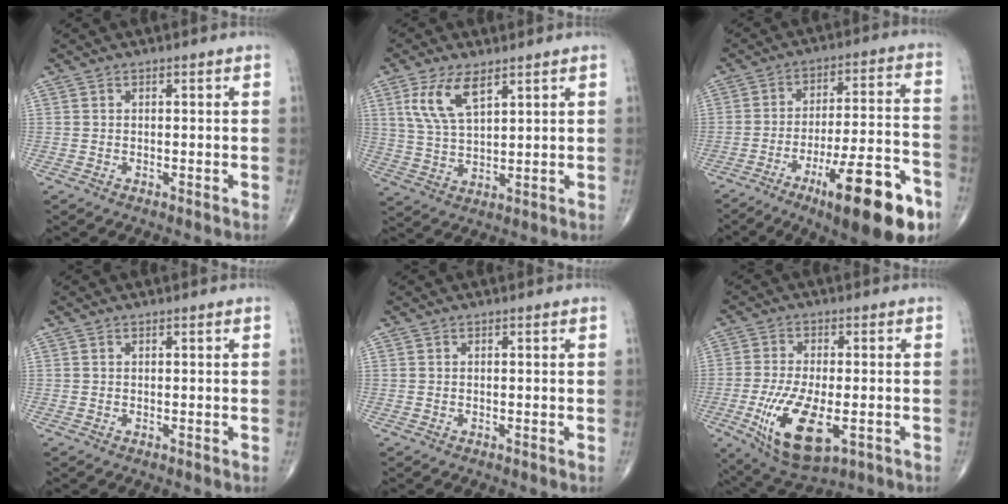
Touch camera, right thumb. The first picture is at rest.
{"total": 8.7, "force": [4.5, 3.6, 6.5], "torque": [-0.125, -0.013, 0.097]}
{"total": 20.8, "force": [-11.1, 5.1, 16.9], "torque": [-0.215, 0.062, -0.161]}
{"total": 0.0}
{"total": 0.0}
{"total": 13.9, "force": [-4.3, 6.1, 11.8], "torque": [-0.221, -0.011, -0.061]}